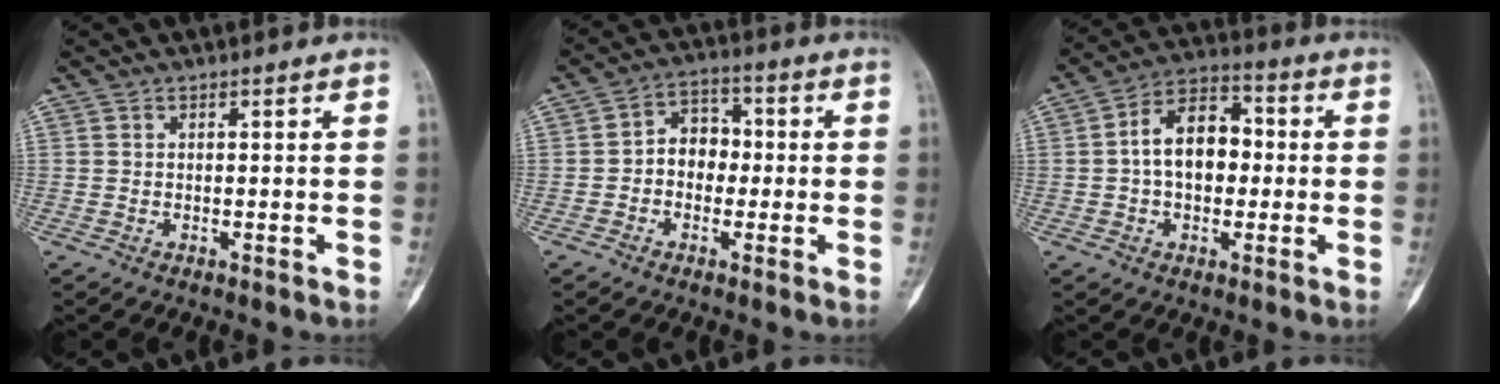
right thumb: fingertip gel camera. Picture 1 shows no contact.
{"total": 6.7, "force": [-0.6, 5.3, 4.2], "torque": [-0.030, 0.024, -0.023]}
{"total": 11.5, "force": [0.2, 7.6, 8.7], "torque": [-0.119, 0.030, -0.007]}